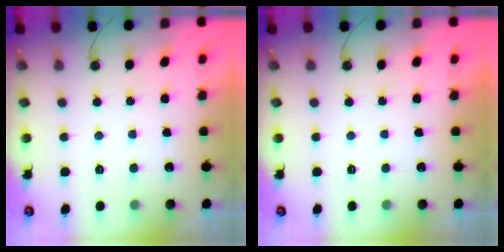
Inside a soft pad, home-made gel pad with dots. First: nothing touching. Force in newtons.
{"total": 0.0}